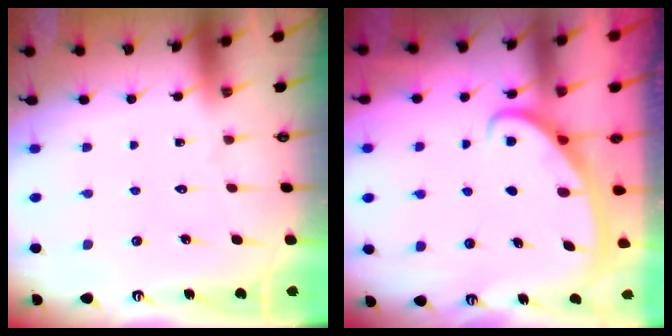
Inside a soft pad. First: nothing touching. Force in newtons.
{"total": 2.8, "press": 2.8, "slide": 0.4}